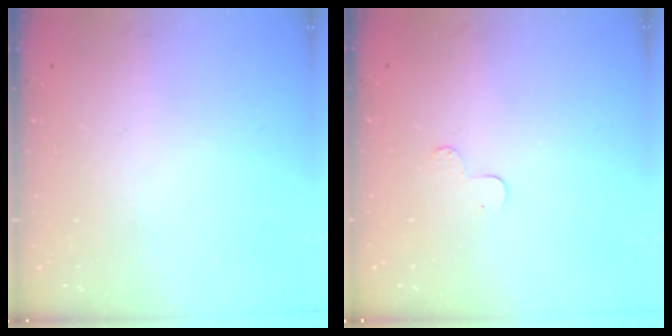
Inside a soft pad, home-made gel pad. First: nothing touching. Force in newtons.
{"total": 3.3, "press": 3.3, "slide": 0.3}